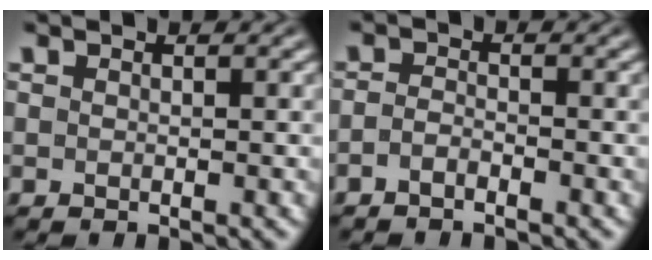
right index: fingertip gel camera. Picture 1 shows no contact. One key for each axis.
{"total": 1.6, "fx": -1.6, "fy": -0.2, "fz": 0.2, "tx": -0.002, "ty": -0.011, "tz": -0.025}